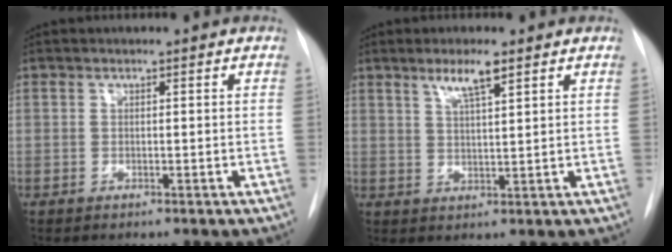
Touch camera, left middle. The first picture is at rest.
{"total": 4.4, "force": [2.8, 0.2, 3.4], "torque": [-0.064, -0.001, 0.051]}